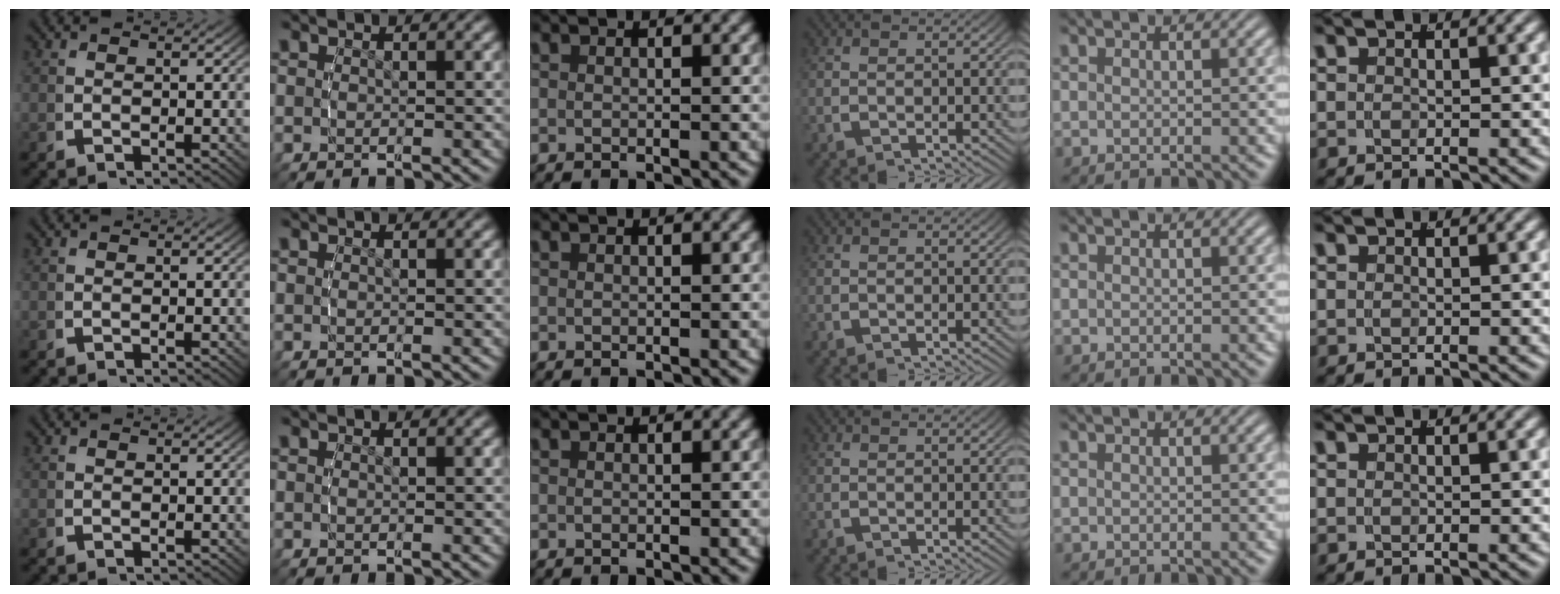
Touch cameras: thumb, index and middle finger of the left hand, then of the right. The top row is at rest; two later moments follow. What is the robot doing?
{"motion": "reach", "object": "router"}